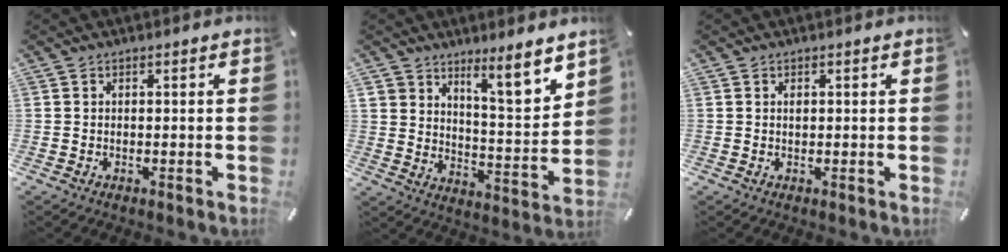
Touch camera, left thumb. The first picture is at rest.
{"total": 9.8, "force": [8.4, 2.5, 4.4], "torque": [-0.060, -0.072, 0.147]}
{"total": 0.6, "force": [0.1, 0.4, 0.5], "torque": [-0.012, -0.001, 0.003]}